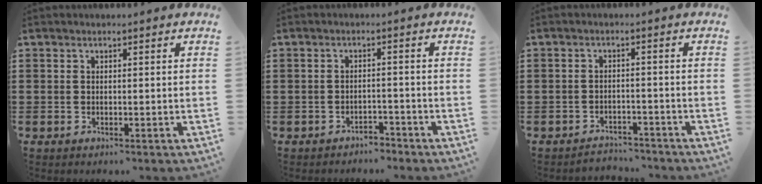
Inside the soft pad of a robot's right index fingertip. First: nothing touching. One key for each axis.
{"total": 2.2, "fx": -2.2, "fy": 0.4, "fz": -0.1, "tx": -0.007, "ty": 0.002, "tz": -0.048}
{"total": 2.7, "fx": -2.6, "fy": 0.5, "fz": -0.2, "tx": -0.004, "ty": 0.002, "tz": -0.059}